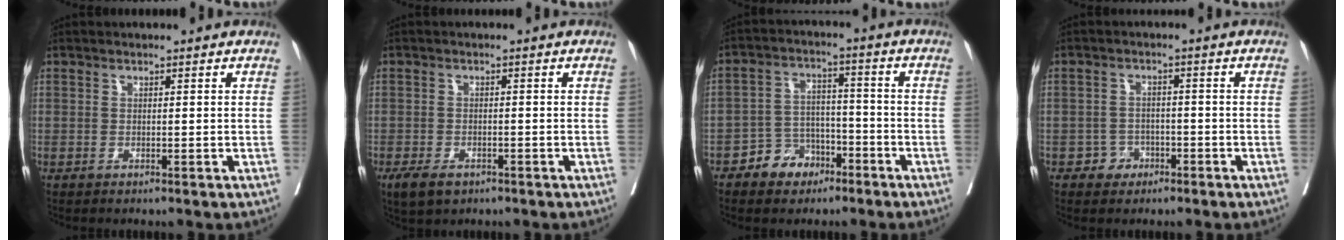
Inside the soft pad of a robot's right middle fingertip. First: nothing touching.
{"total": 3.9, "force": [-2.5, 2.1, 2.2], "torque": [-0.041, -0.004, -0.036]}
{"total": 6.3, "force": [-4.0, 4.4, 2.0], "torque": [-0.036, 0.018, -0.066]}
{"total": 2.8, "force": [-1.6, 2.2, 0.5], "torque": [-0.001, 0.012, -0.025]}